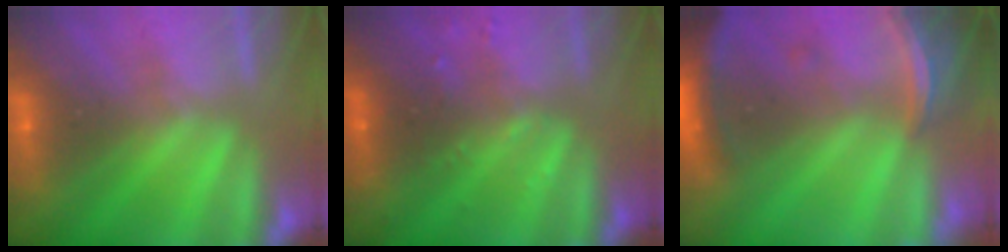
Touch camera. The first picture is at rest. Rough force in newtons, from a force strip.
{"total": 3.1}
{"total": 9.0}